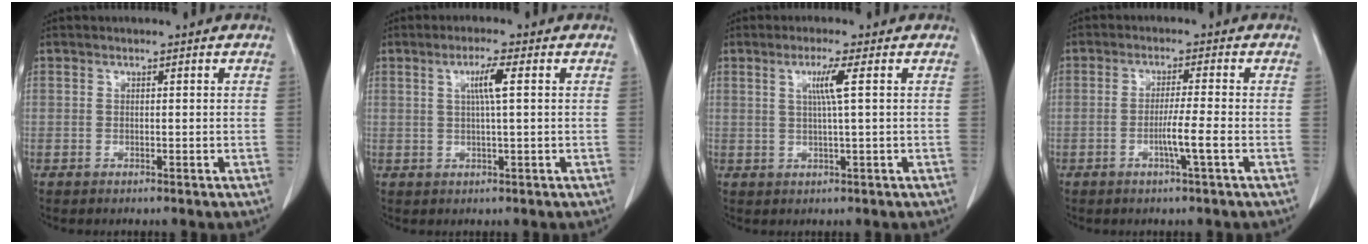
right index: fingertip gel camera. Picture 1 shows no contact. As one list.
[{"total": 3.7, "force": [0.9, -0.3, 3.6], "torque": [-0.067, 0.001, 0.016]}, {"total": 3.6, "force": [1.0, -0.8, 3.4], "torque": [-0.068, -0.001, 0.019]}, {"total": 4.0, "force": [-1.4, -0.8, 3.7], "torque": [-0.065, -0.005, -0.025]}]